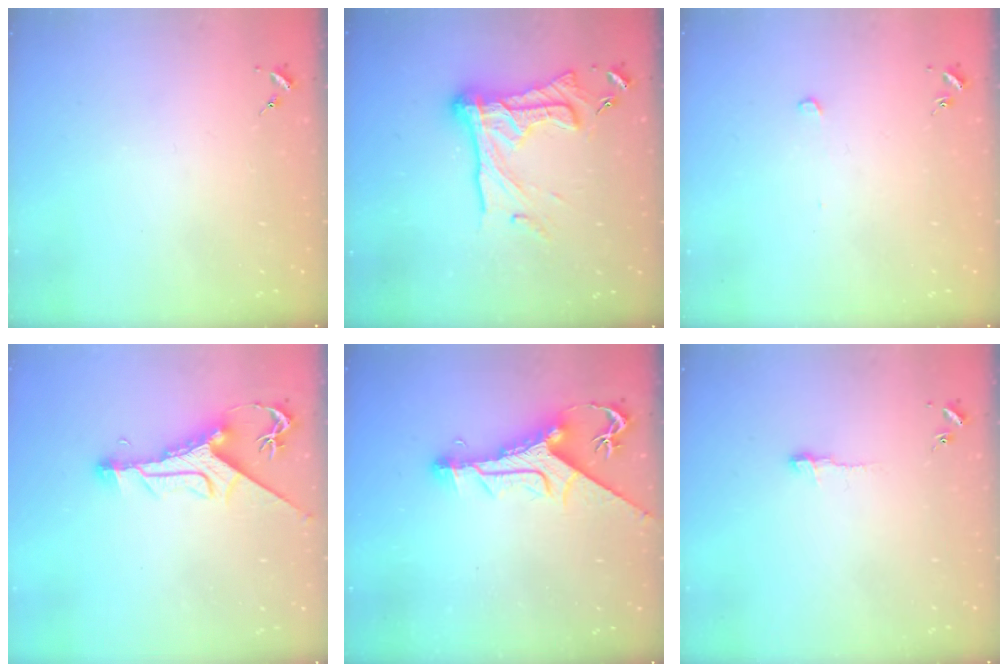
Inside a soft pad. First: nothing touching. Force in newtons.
{"total": 21.0, "press": 20.9, "slide": 1.9}
{"total": 2.8, "press": 2.8, "slide": 0.1}
{"total": 10.1, "press": 10.1, "slide": 1.1}
{"total": 12.1, "press": 12.0, "slide": 1.2}
{"total": 4.3, "press": 4.3, "slide": 0.5}